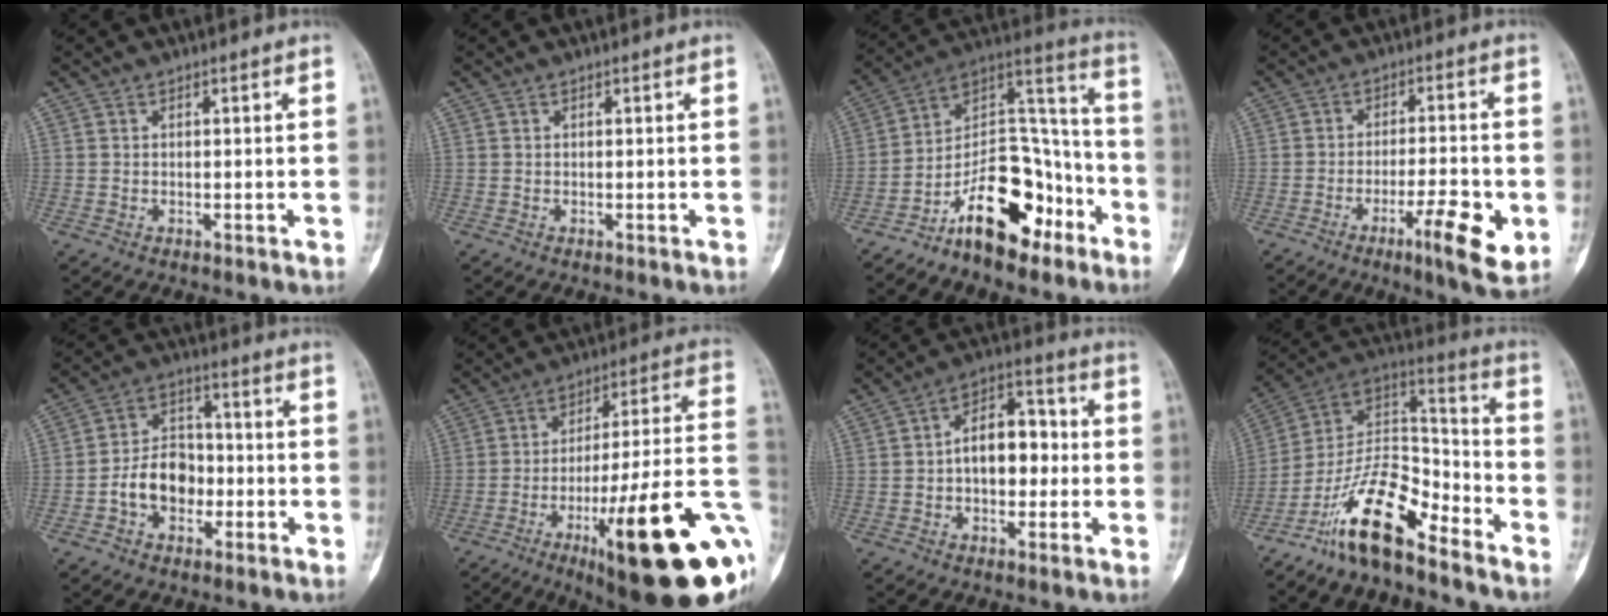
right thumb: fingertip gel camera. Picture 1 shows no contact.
{"total": 0.0}
{"total": 19.0, "force": [-10.8, 9.3, 12.6], "torque": [-0.172, 0.109, -0.183]}
{"total": 10.4, "force": [-3.9, 2.1, 9.4], "torque": [-0.146, 0.008, -0.060]}
{"total": 9.8, "force": [-2.6, 7.1, 6.1], "torque": [-0.079, 0.037, -0.053]}
{"total": 28.9, "force": [-9.8, 5.9, 26.6], "torque": [-0.332, 0.027, -0.140]}
{"total": 8.0, "force": [0.0, 4.9, 6.4], "torque": [-0.083, 0.023, -0.008]}
{"total": 16.6, "force": [-11.5, 5.9, 10.4], "torque": [-0.171, 0.099, -0.213]}